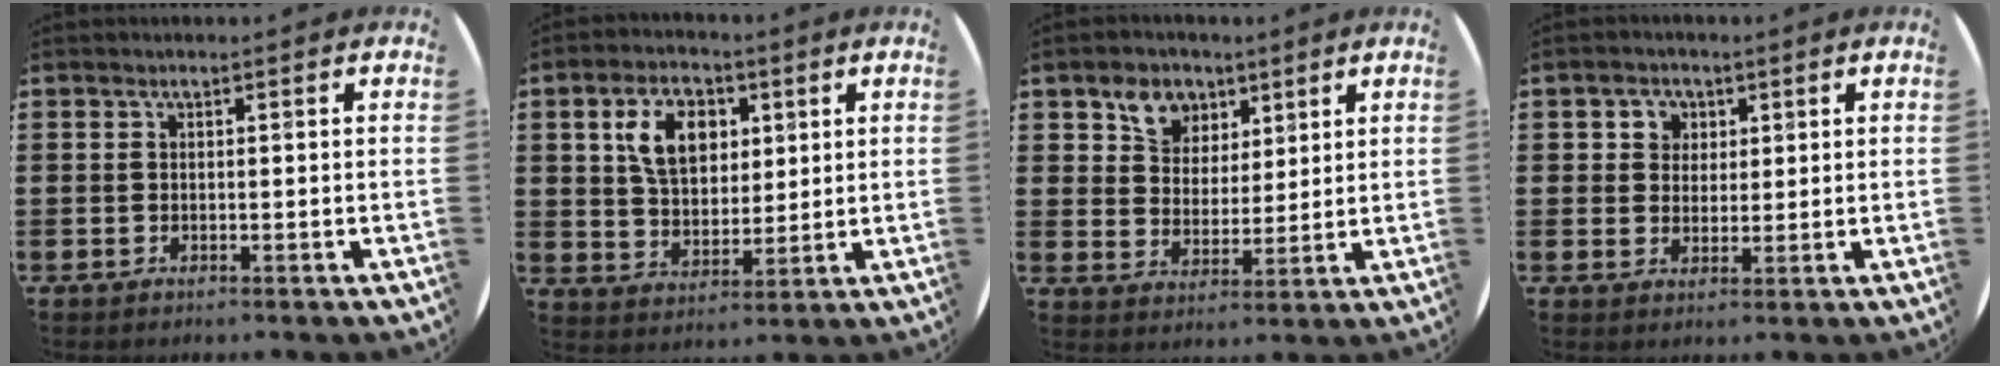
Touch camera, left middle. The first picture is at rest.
{"total": 7.8, "force": [3.3, 4.8, 5.1], "torque": [-0.101, 0.011, 0.057]}
{"total": 5.7, "force": [3.9, 4.0, 1.0], "torque": [-0.034, 0.003, 0.073]}
{"total": 3.0, "force": [1.5, 2.5, 0.5], "torque": [-0.011, 0.008, 0.025]}